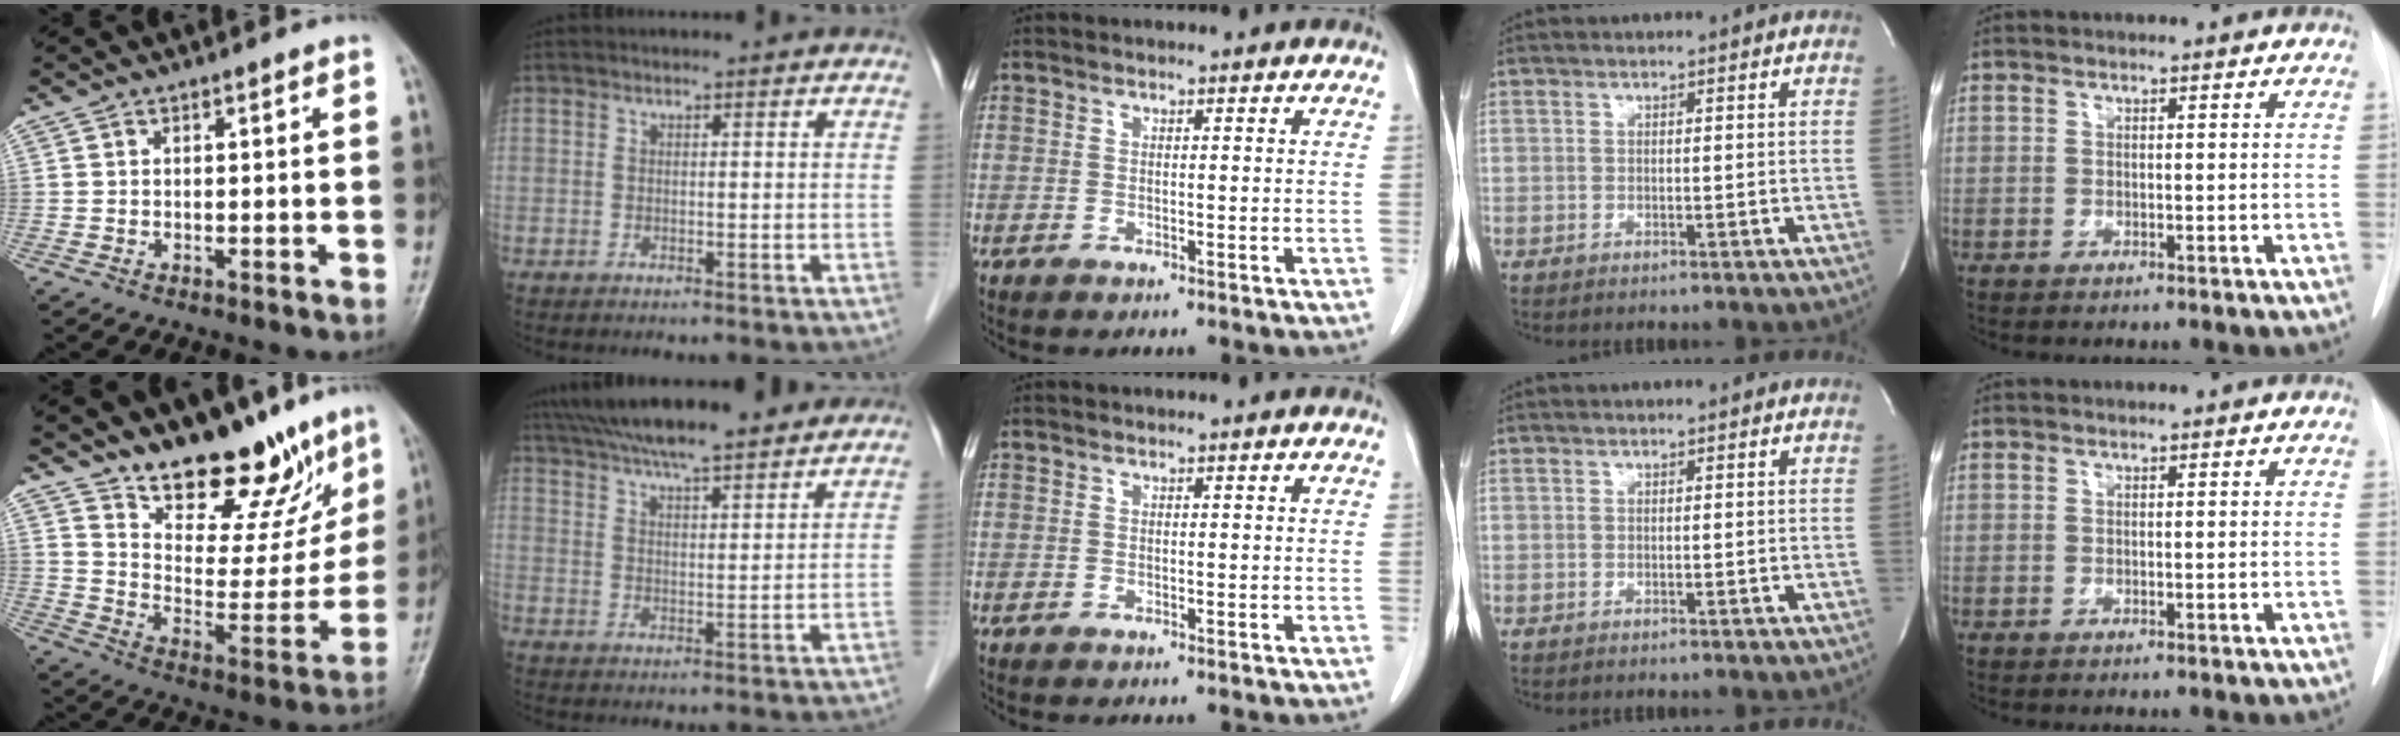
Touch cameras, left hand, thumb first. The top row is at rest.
{"thumb": {"total": 19.6, "force": [15.0, 8.1, 9.7], "torque": [-0.083, -0.098, 0.236]}, "index": {"total": 15.5, "force": [13.2, 1.9, 7.9], "torque": [-0.137, 0.034, 0.203]}}